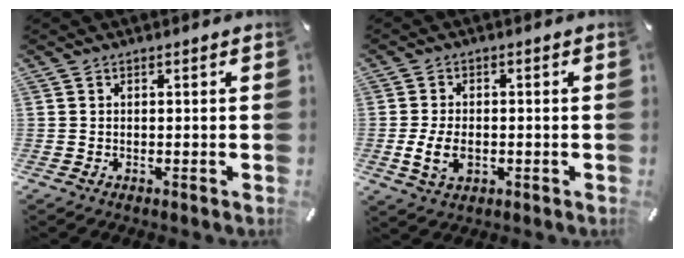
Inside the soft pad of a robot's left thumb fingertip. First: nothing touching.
{"total": 6.2, "force": [-1.4, 4.1, 4.4], "torque": [-0.098, 0.002, -0.026]}